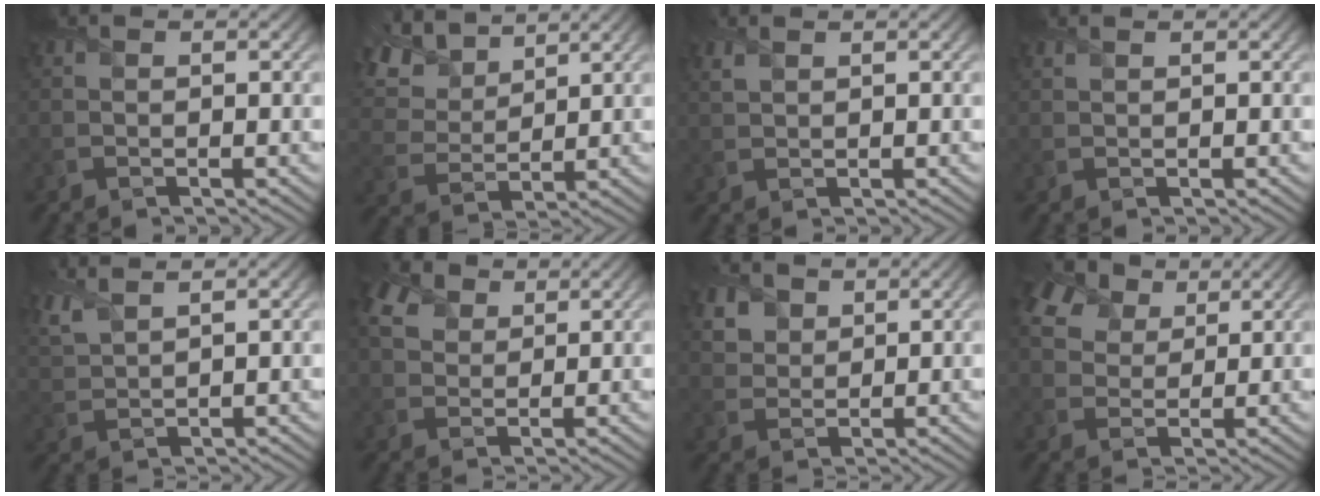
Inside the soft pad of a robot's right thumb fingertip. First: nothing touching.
{"total": 10.0, "force": [7.0, 4.6, 5.5], "torque": [-0.170, 0.026, 0.129]}
{"total": 1.4, "force": [1.0, 0.6, 0.7], "torque": [-0.026, -0.001, 0.027]}
{"total": 0.9, "force": [0.8, 0.1, 0.2], "torque": [-0.008, 0.002, 0.019]}
{"total": 5.2, "force": [4.2, 1.3, 2.7], "torque": [-0.076, 0.015, 0.089]}
{"total": 6.2, "force": [3.7, 3.6, 3.3], "torque": [-0.098, 0.020, 0.069]}
{"total": 4.1, "force": [2.4, 2.9, 1.6], "torque": [-0.056, -0.010, 0.057]}
{"total": 9.5, "force": [6.0, 5.4, 5.1], "torque": [-0.148, 0.033, 0.098]}